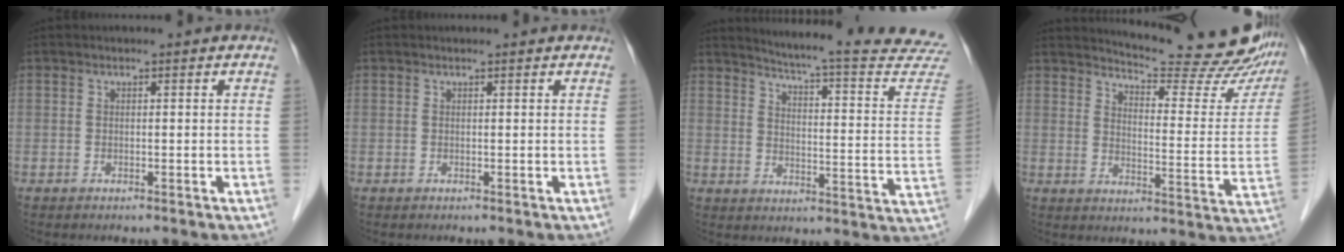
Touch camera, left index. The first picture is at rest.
{"total": 0.6, "force": [0.6, 0.1, 0.1], "torque": [-0.007, 0.002, 0.005]}
{"total": 24.4, "force": [23.2, 0.2, 7.7], "torque": [-0.107, -0.123, 0.267]}
{"total": 21.2, "force": [19.9, 2.9, 6.8], "torque": [-0.084, -0.090, 0.232]}